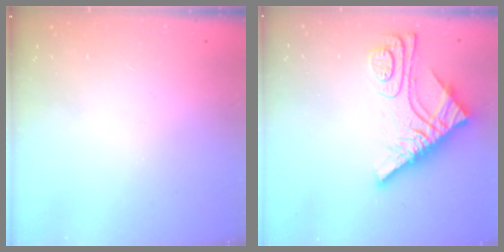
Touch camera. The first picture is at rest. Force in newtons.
{"total": 12.6, "press": 12.5, "slide": 1.2}